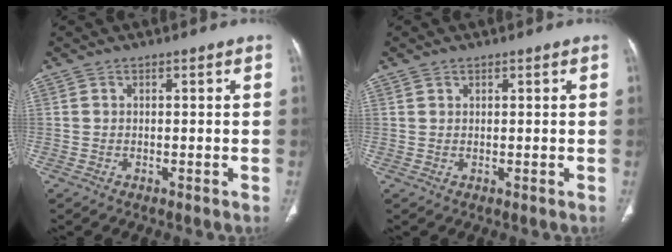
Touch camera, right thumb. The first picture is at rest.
{"total": 0.8, "force": [0.6, 0.5, 0.2], "torque": [0.002, -0.003, 0.008]}